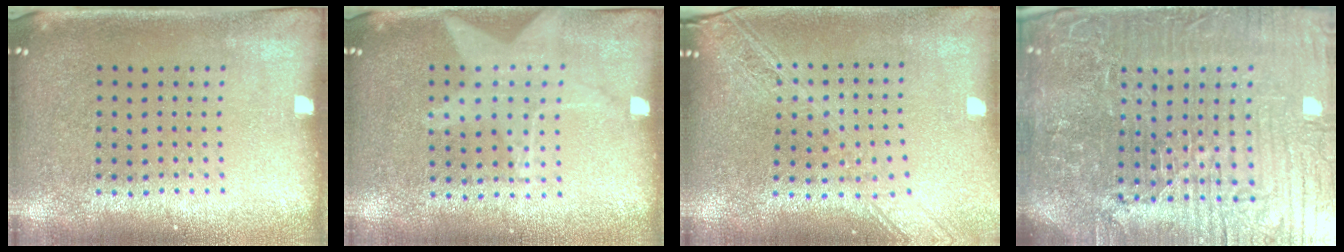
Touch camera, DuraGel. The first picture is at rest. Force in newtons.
{"total": 1.1, "press": 1.0, "slide": 0.4}
{"total": 2.2, "press": 1.8, "slide": 1.2}
{"total": 7.9, "press": 7.0, "slide": 3.7}